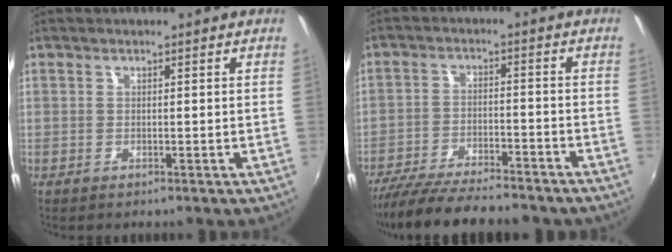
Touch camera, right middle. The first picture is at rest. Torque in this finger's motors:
{"motor_torque": [1.09, -1.05, 0.23, 0.10]}